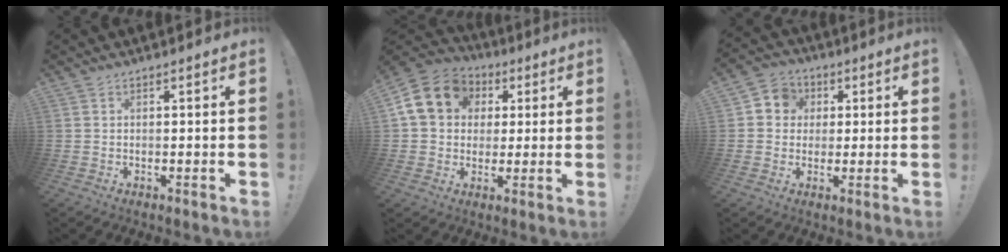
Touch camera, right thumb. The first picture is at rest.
{"total": 15.4, "force": [4.4, 12.7, 7.6], "torque": [-0.117, -0.004, 0.090]}
{"total": 7.0, "force": [0.6, 6.7, 2.0], "torque": [-0.031, 0.011, 0.016]}